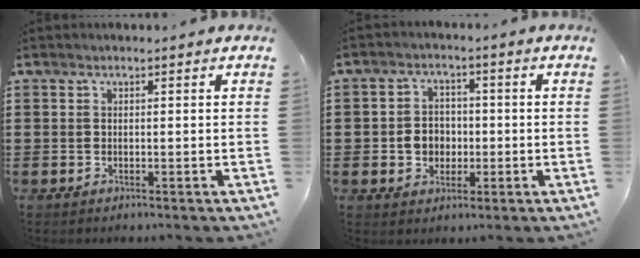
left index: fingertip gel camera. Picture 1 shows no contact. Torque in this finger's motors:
{"motor_torque": [0.85, 0.84, 0.14, 0.06]}